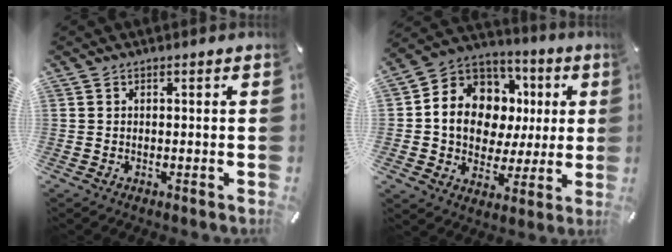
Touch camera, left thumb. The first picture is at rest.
{"total": 12.6, "force": [1.4, 10.9, 6.0], "torque": [-0.124, -0.019, 0.035]}